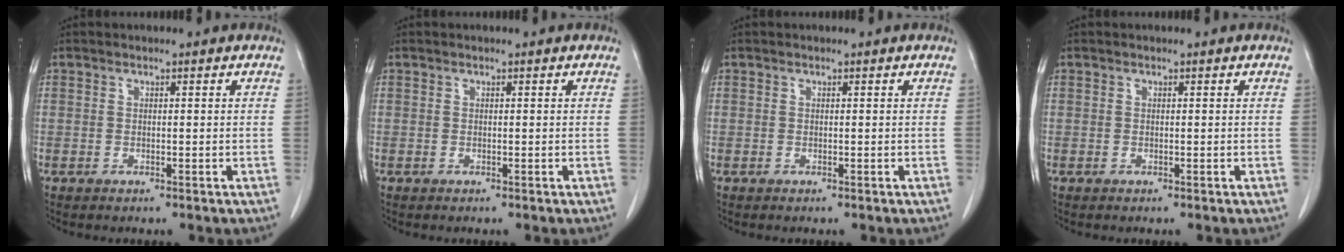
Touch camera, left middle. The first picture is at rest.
{"total": 0.0}
{"total": 0.0}
{"total": 0.0}